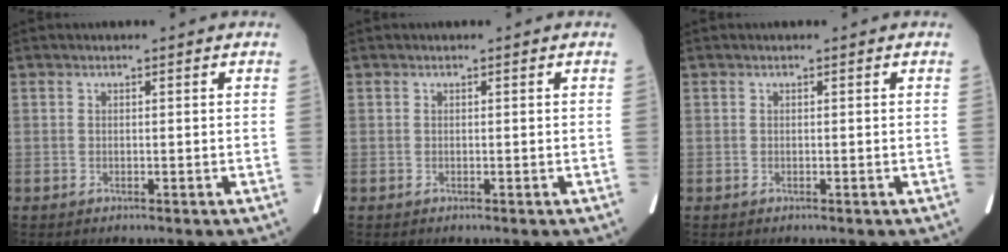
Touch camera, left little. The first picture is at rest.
{"total": 0.0}
{"total": 0.0}